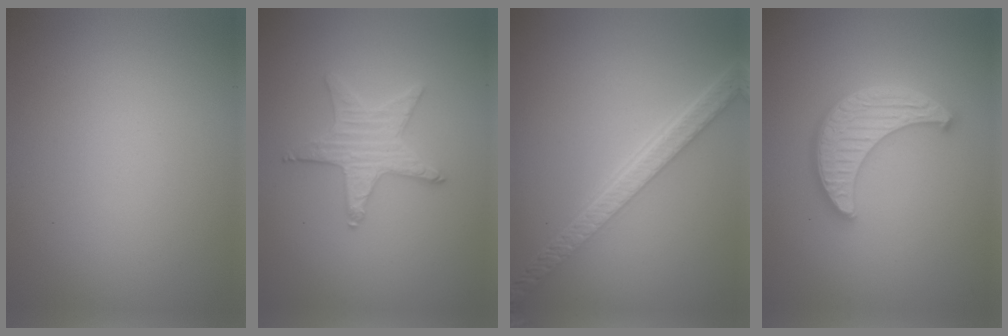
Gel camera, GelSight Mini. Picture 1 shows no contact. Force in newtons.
{"total": 3.2, "press": 3.2, "slide": 0.5}
{"total": 5.6, "press": 4.3, "slide": 3.7}
{"total": 4.4, "press": 3.8, "slide": 2.2}